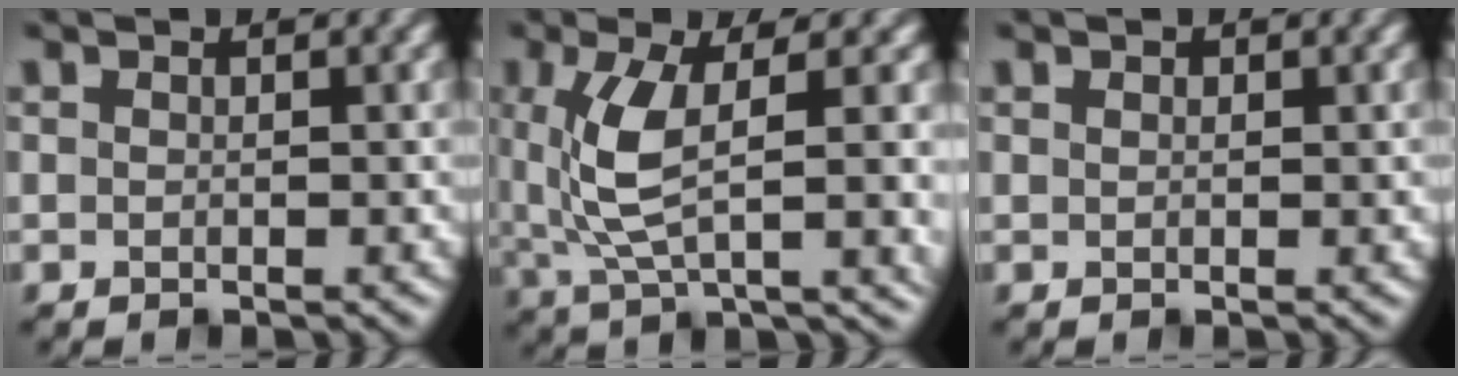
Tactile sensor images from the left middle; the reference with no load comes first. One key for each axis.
{"total": 8.0, "fx": 1.0, "fy": 3.0, "fz": 7.4, "tx": -0.160, "ty": -0.009, "tz": 0.024}
{"total": 1.1, "fx": 0.8, "fy": 0.5, "fz": 0.5, "tx": -0.004, "ty": -0.001, "tz": 0.008}